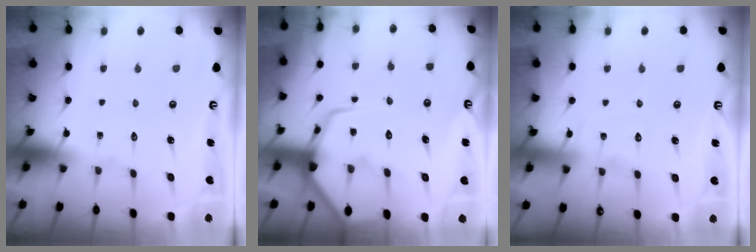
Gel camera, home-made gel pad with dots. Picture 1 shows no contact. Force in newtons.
{"total": 11.9, "press": 11.8, "slide": 0.8}
{"total": 7.9, "press": 7.9, "slide": 0.9}